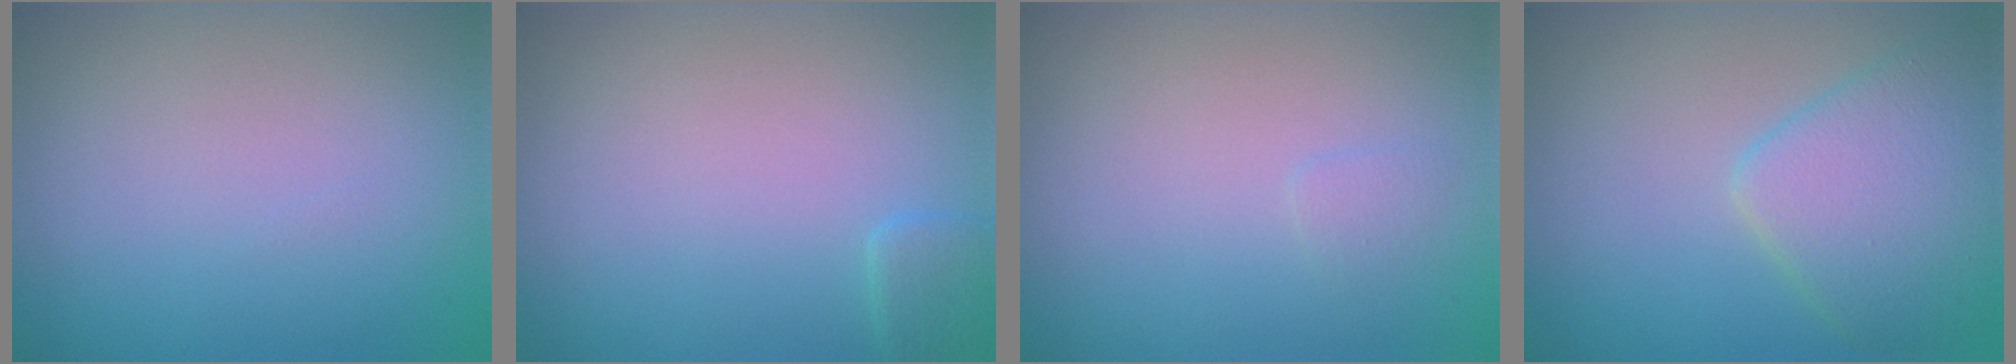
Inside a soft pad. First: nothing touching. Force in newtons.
{"total": 1.3, "press": 1.3, "slide": 0.2}
{"total": 0.6, "press": 0.6, "slide": 0.1}
{"total": 4.8, "press": 4.8, "slide": 0.1}